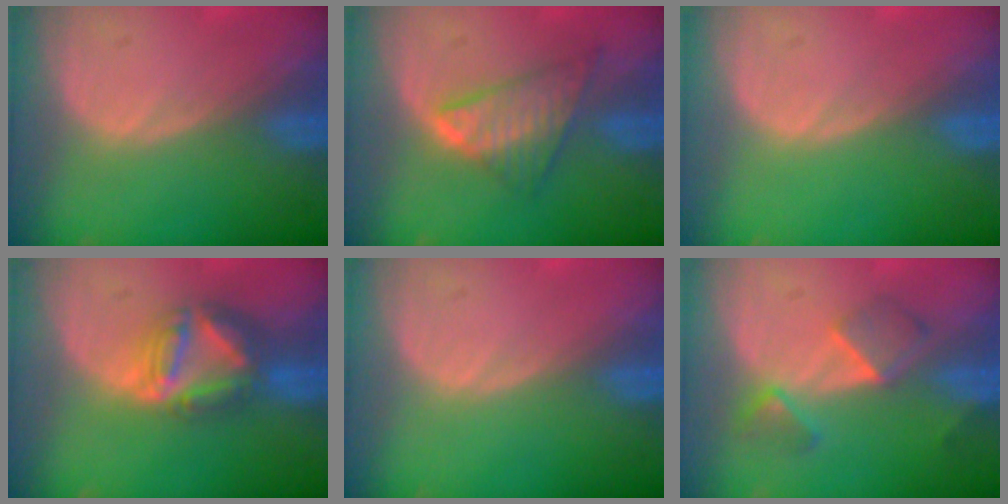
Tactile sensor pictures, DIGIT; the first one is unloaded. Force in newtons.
{"total": 5.9, "press": 5.9, "slide": 0.1}
{"total": 0.0}
{"total": 7.9, "press": 6.7, "slide": 4.2}
{"total": 0.0}
{"total": 5.6, "press": 5.1, "slide": 2.2}